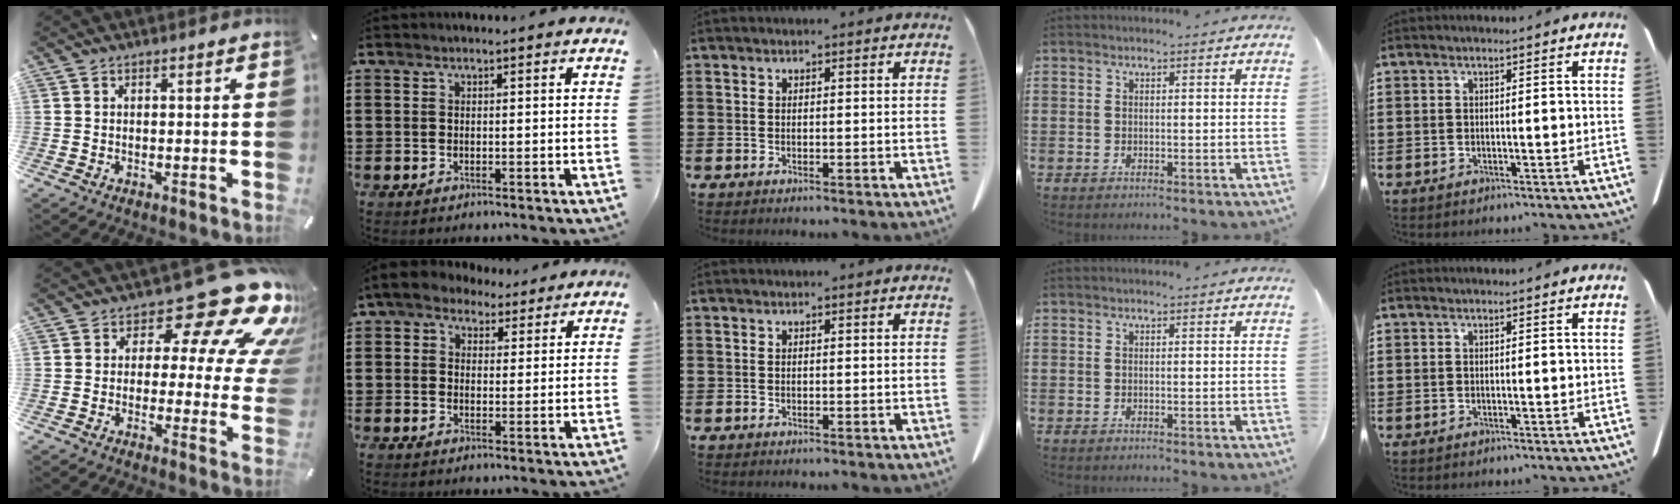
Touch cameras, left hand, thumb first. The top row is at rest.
{"thumb": {"total": 19.4, "force": [11.3, 8.4, 13.4], "torque": [-0.174, -0.079, 0.182]}, "index": {"total": 3.9, "force": [2.5, 2.6, 1.3], "torque": [-0.041, 0.005, 0.045]}}